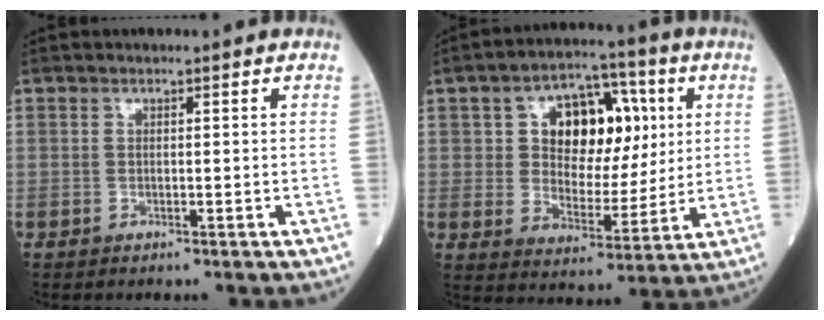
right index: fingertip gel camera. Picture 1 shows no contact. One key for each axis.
{"total": 13.4, "fx": 3.8, "fy": 7.8, "fz": 10.2, "tx": -0.156, "ty": 0.029, "tz": 0.063}